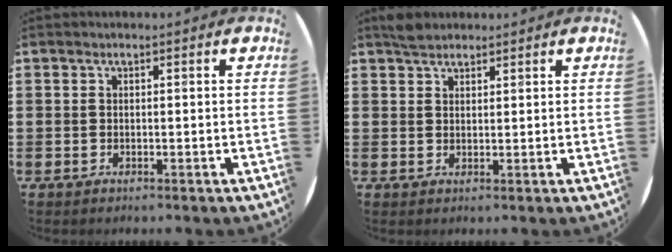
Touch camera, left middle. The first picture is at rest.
{"total": 2.2, "force": [2.0, 0.8, 0.3], "torque": [-0.001, 0.003, 0.037]}